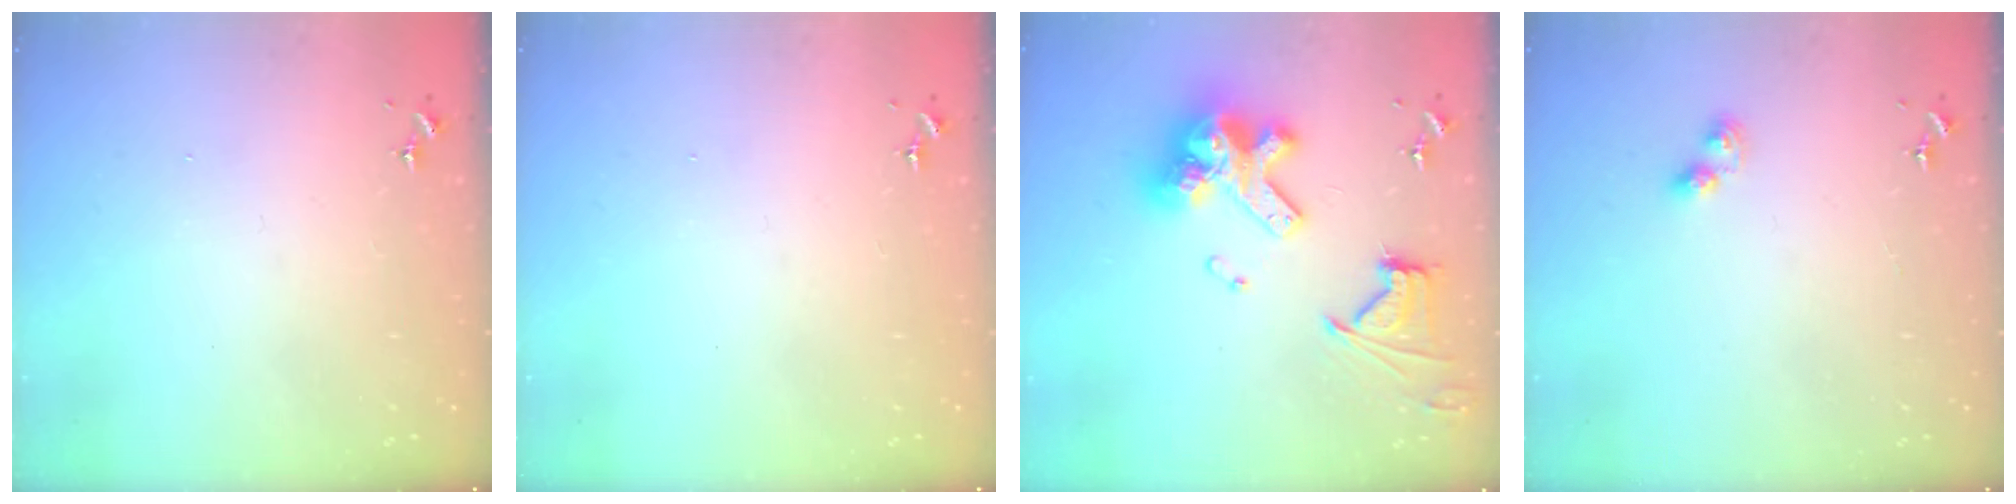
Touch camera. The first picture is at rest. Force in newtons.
{"total": 0.0}
{"total": 20.0, "press": 19.9, "slide": 2.4}
{"total": 2.8, "press": 2.8, "slide": 0.5}